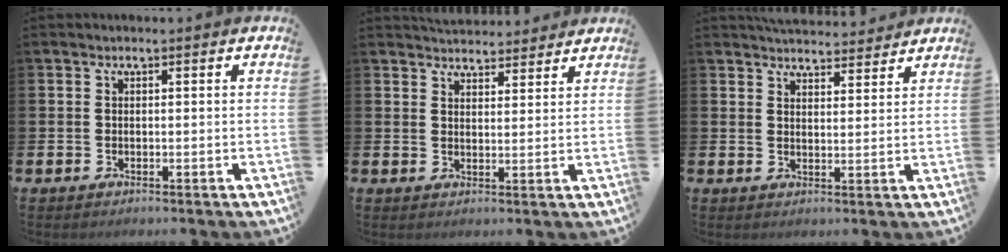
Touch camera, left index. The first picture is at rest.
{"total": 4.2, "force": [4.1, 0.9, -0.1], "torque": [0.006, -0.026, 0.073]}
{"total": 4.6, "force": [4.5, 1.0, 0.1], "torque": [0.001, -0.026, 0.080]}